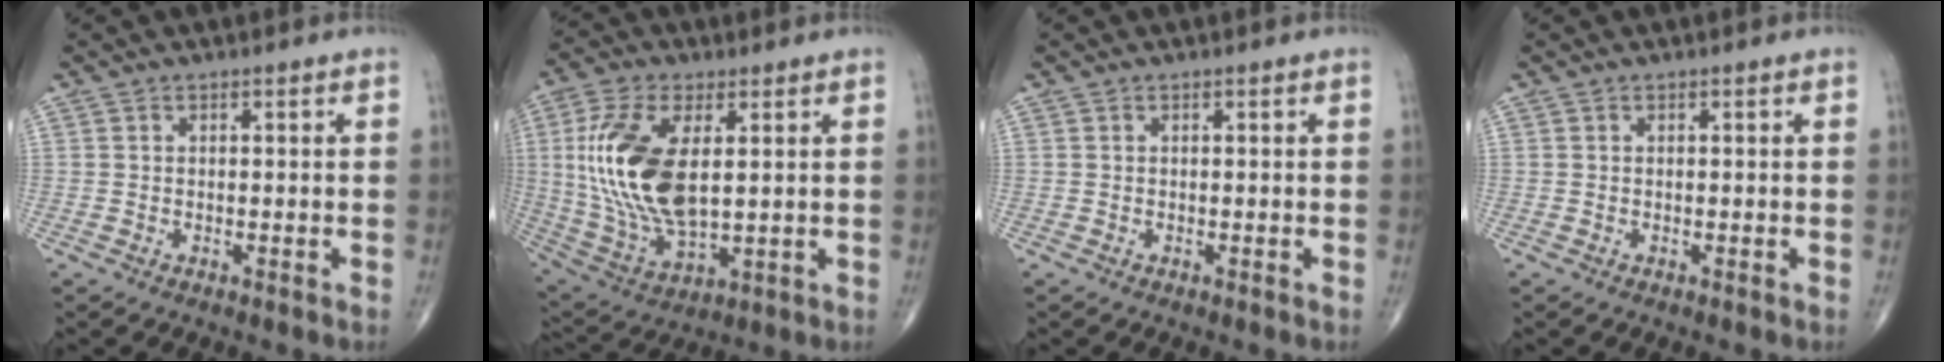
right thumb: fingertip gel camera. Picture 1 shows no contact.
{"total": 18.8, "force": [2.8, 9.3, 16.1], "torque": [-0.339, -0.016, 0.062]}
{"total": 0.0}
{"total": 0.0}